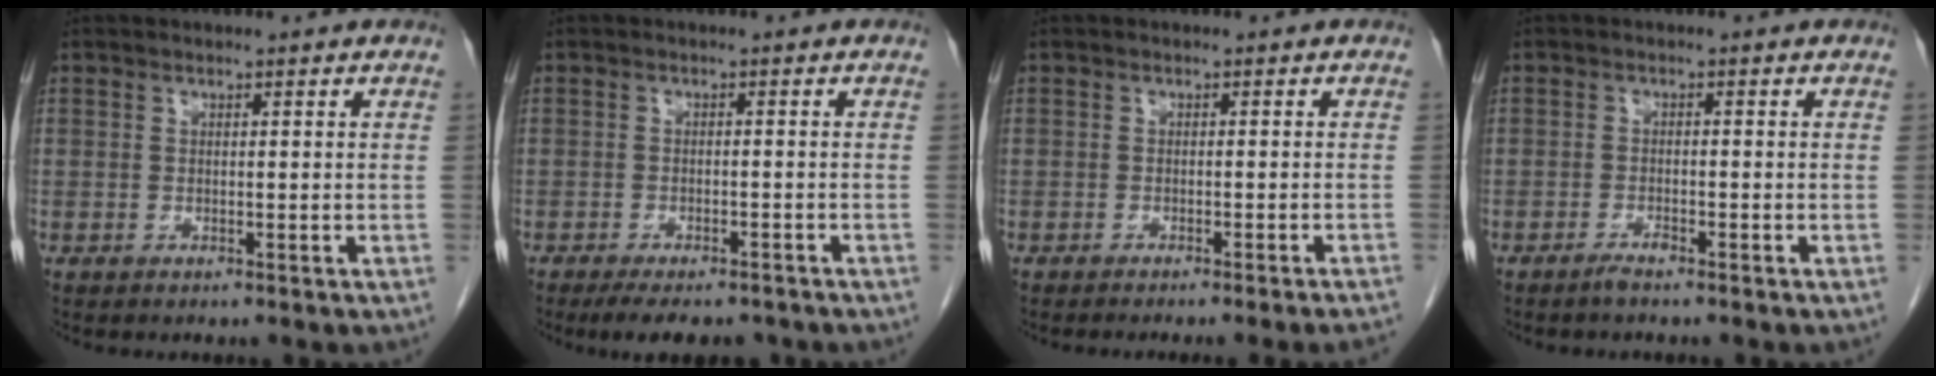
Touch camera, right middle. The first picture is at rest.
{"total": 8.2, "force": [-6.7, 2.8, 3.8], "torque": [-0.050, -0.006, -0.092]}
{"total": 7.0, "force": [-6.2, -1.5, 2.8], "torque": [-0.010, -0.020, -0.075]}
{"total": 1.5, "force": [-1.3, 0.0, 0.7], "torque": [-0.020, -0.002, -0.025]}